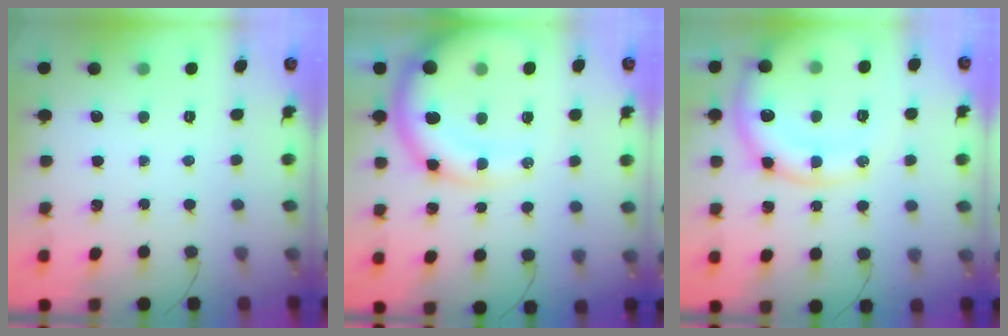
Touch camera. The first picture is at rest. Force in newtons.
{"total": 14.9, "press": 14.5, "slide": 3.5}
{"total": 15.4, "press": 15.3, "slide": 2.2}